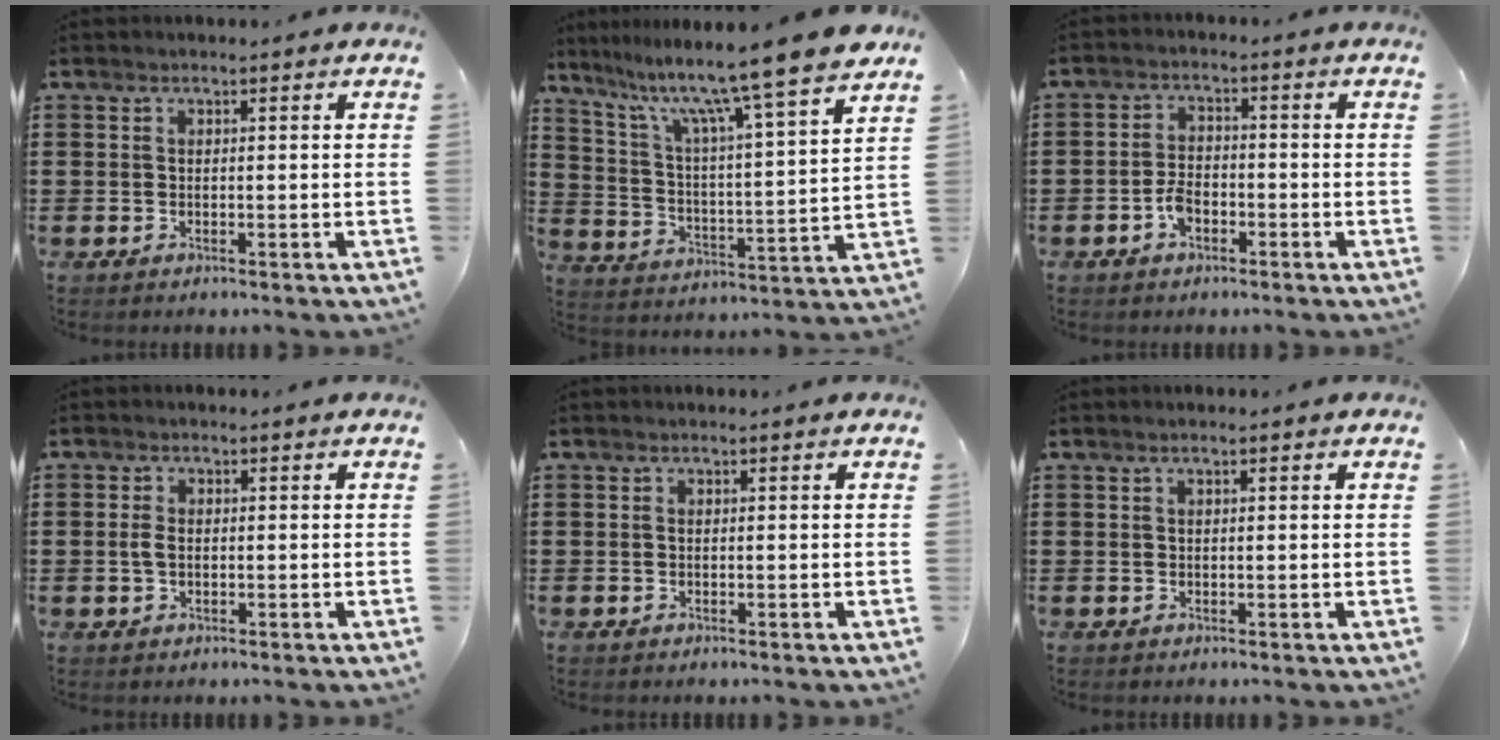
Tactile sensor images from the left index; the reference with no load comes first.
{"total": 12.1, "force": [10.0, -1.2, 6.7], "torque": [-0.148, -0.075, 0.156]}
{"total": 3.3, "force": [-1.7, 1.9, 2.2], "torque": [-0.054, 0.000, -0.036]}
{"total": 2.1, "force": [-0.1, 1.4, 1.5], "torque": [-0.039, 0.002, -0.004]}
{"total": 0.0}
{"total": 0.7, "force": [0.4, 0.0, 0.6], "torque": [-0.011, 0.000, 0.007]}